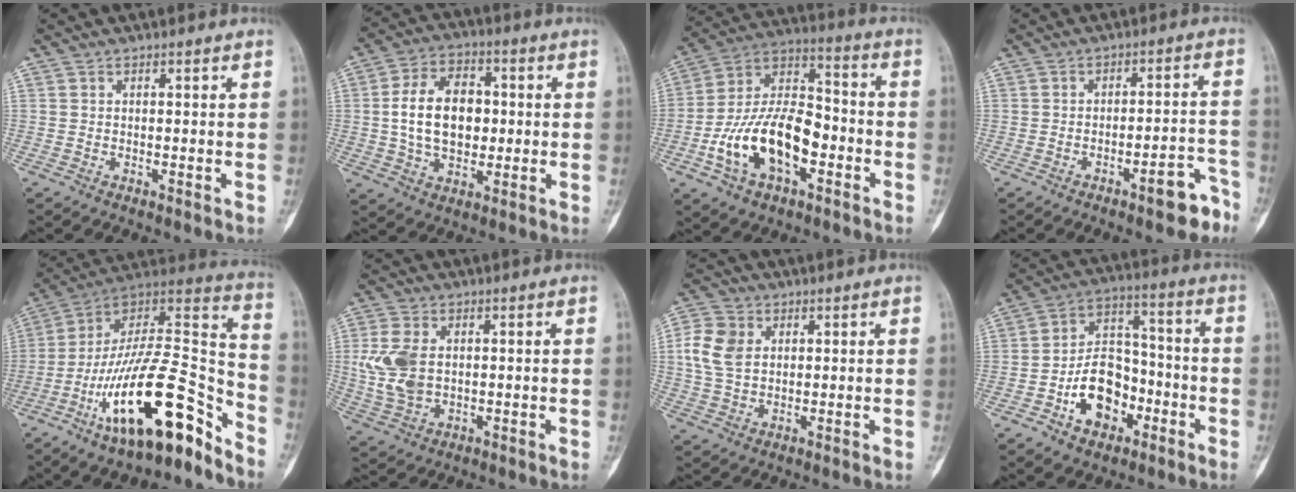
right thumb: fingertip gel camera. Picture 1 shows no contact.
{"total": 13.7, "force": [0.6, 9.1, 10.2], "torque": [-0.155, 0.013, 0.011]}
{"total": 19.5, "force": [-6.0, 11.0, 15.0], "torque": [-0.254, 0.049, -0.105]}
{"total": 7.0, "force": [-4.7, 2.1, 4.7], "torque": [-0.044, 0.046, -0.059]}
{"total": 25.3, "force": [-14.7, 7.9, 19.0], "torque": [-0.297, 0.104, -0.248]}
{"total": 9.3, "force": [0.9, 6.1, 7.0], "torque": [-0.154, -0.002, 0.027]}
{"total": 8.0, "force": [1.7, 5.9, 5.1], "torque": [-0.103, 0.005, 0.033]}
{"total": 13.5, "force": [-5.3, 9.3, 8.1], "torque": [-0.095, 0.051, -0.092]}